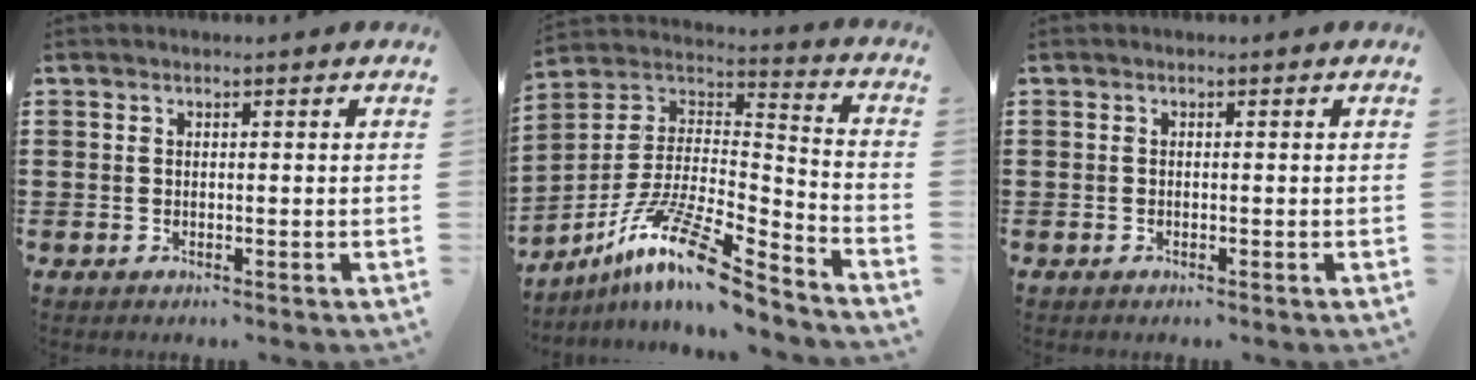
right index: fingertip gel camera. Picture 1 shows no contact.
{"total": 14.1, "force": [-10.5, 2.3, 9.1], "torque": [-0.175, 0.016, -0.200]}
{"total": 0.0}